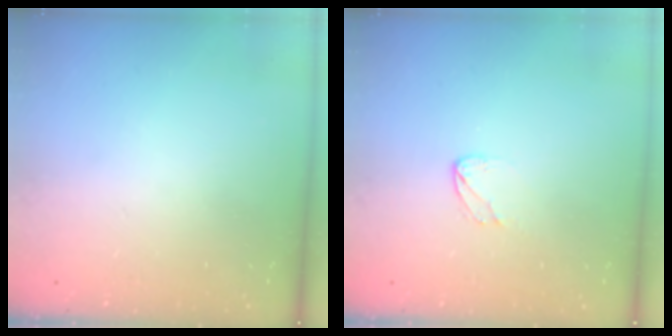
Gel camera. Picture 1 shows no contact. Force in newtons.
{"total": 3.8, "press": 3.8, "slide": 0.3}